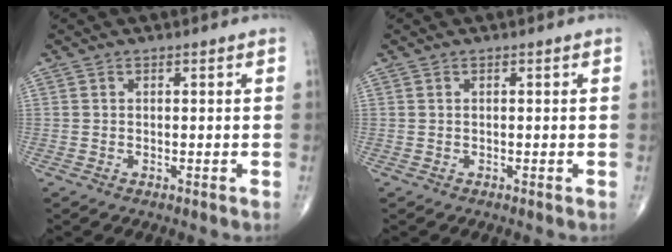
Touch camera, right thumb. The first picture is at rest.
{"total": 0.0}